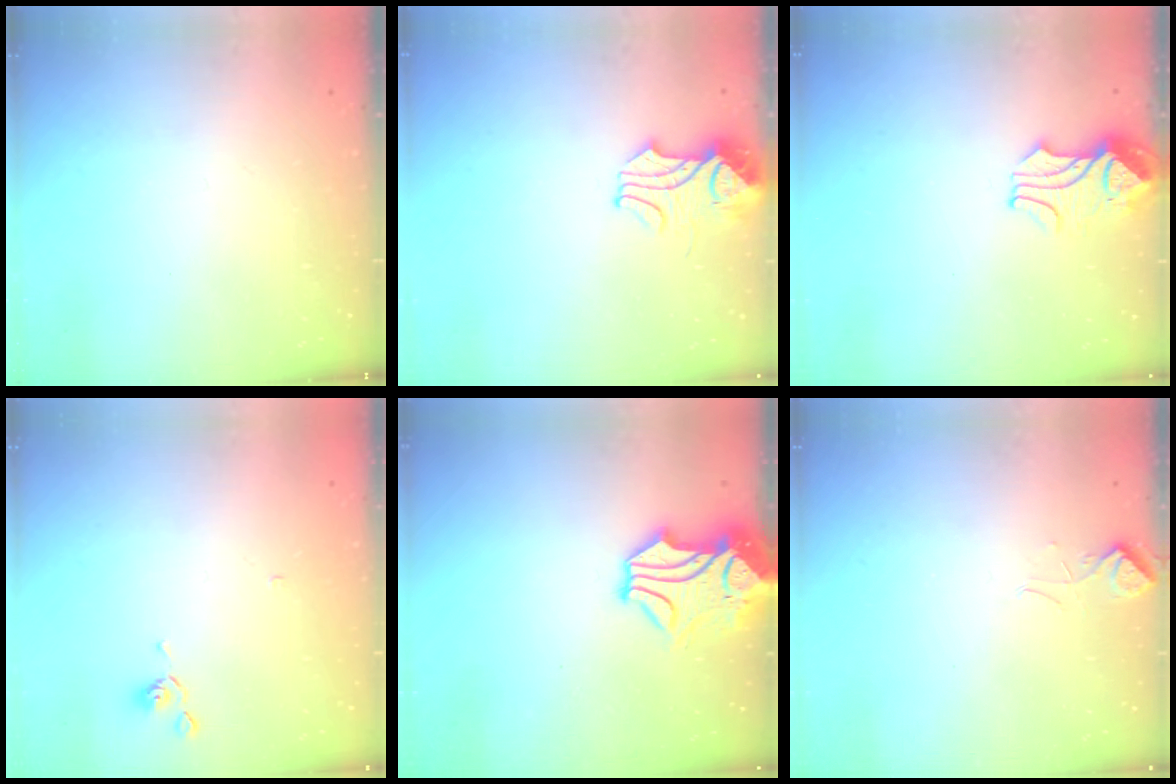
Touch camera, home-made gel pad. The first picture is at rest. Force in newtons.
{"total": 3.6, "press": 3.6, "slide": 0.5}
{"total": 2.1, "press": 2.0, "slide": 0.6}
{"total": 0.0}
{"total": 2.3, "press": 1.9, "slide": 1.3}
{"total": 2.2, "press": 2.1, "slide": 0.7}